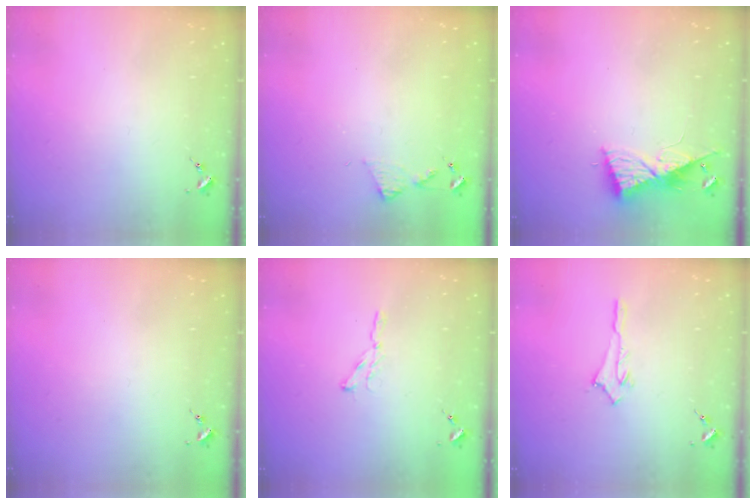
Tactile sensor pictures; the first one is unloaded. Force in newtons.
{"total": 5.0, "press": 5.0, "slide": 0.6}
{"total": 8.4, "press": 8.4, "slide": 0.7}
{"total": 0.0}
{"total": 2.7, "press": 2.7, "slide": 0.2}
{"total": 2.7, "press": 2.7, "slide": 0.1}